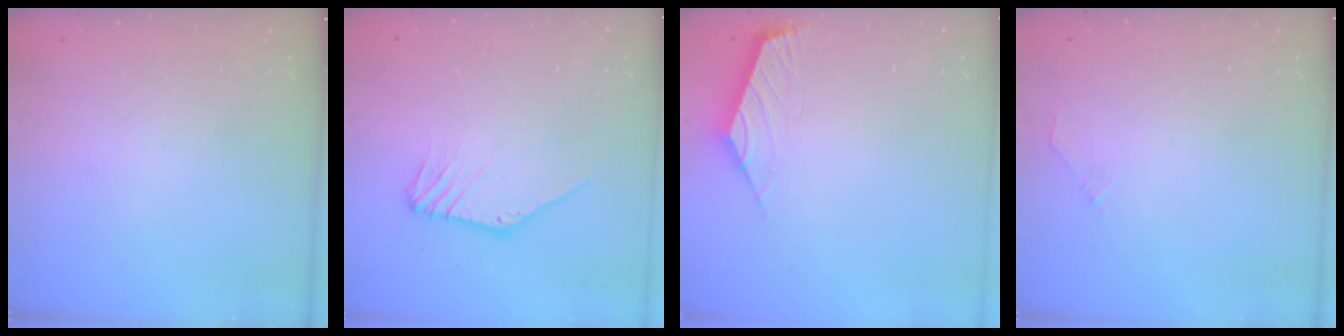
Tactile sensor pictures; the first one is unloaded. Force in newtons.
{"total": 3.6, "press": 3.6, "slide": 0.2}
{"total": 2.5, "press": 2.4, "slide": 0.6}
{"total": 2.4, "press": 2.4, "slide": 0.5}